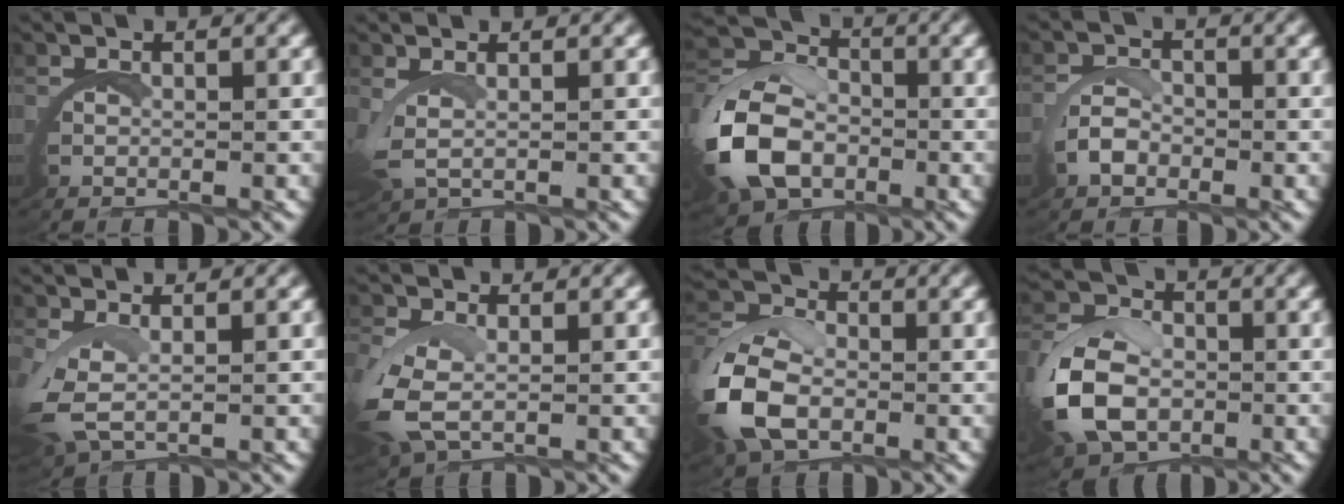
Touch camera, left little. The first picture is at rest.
{"total": 1.9, "force": [1.1, 0.6, 1.5], "torque": [-0.051, -0.011, 0.028]}
{"total": 7.0, "force": [-0.6, 5.5, 4.3], "torque": [-0.098, -0.012, -0.011]}
{"total": 0.9, "force": [-0.1, 0.8, 0.5], "torque": [-0.016, -0.003, -0.008]}
{"total": 2.5, "force": [0.7, 1.3, 2.0], "torque": [-0.074, -0.023, 0.026]}
{"total": 2.9, "force": [0.5, 1.6, 2.3], "torque": [-0.082, -0.021, 0.022]}
{"total": 5.1, "force": [-0.7, 3.7, 3.5], "torque": [-0.096, -0.009, -0.011]}
{"total": 5.7, "force": [-0.4, 4.2, 3.8], "torque": [-0.096, -0.009, -0.006]}